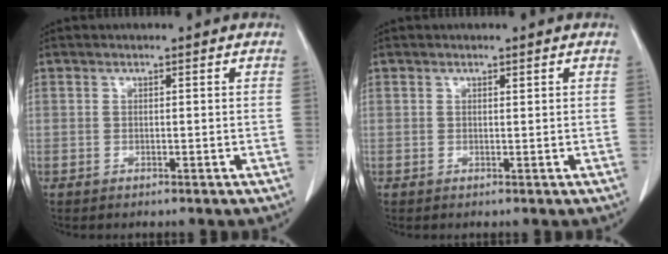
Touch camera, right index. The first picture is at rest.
{"total": 0.0}